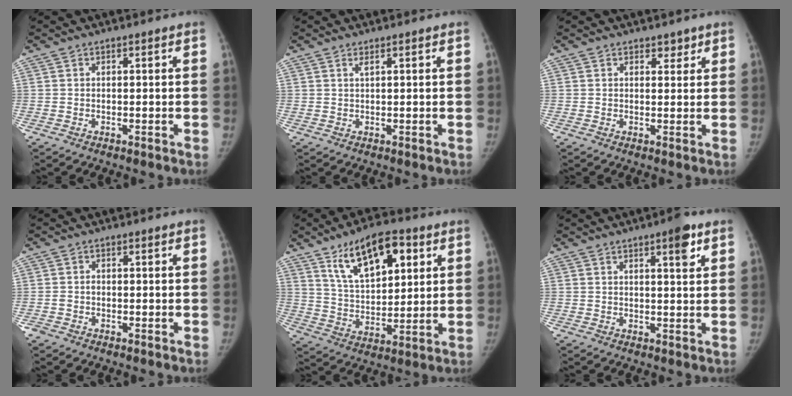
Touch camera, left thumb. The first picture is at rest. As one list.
[{"total": 0.5, "force": [0.4, -0.1, 0.3], "torque": [-0.007, -0.002, 0.010]}, {"total": 2.0, "force": [1.5, 1.2, 0.6], "torque": [0.012, -0.008, 0.016]}, {"total": 1.3, "force": [-0.6, 1.1, 0.3], "torque": [0.001, 0.005, -0.013]}, {"total": 14.9, "force": [7.2, 7.2, 10.9], "torque": [-0.143, -0.026, 0.128]}, {"total": 4.6, "force": [2.4, 1.1, 3.7], "torque": [-0.046, -0.010, 0.031]}]